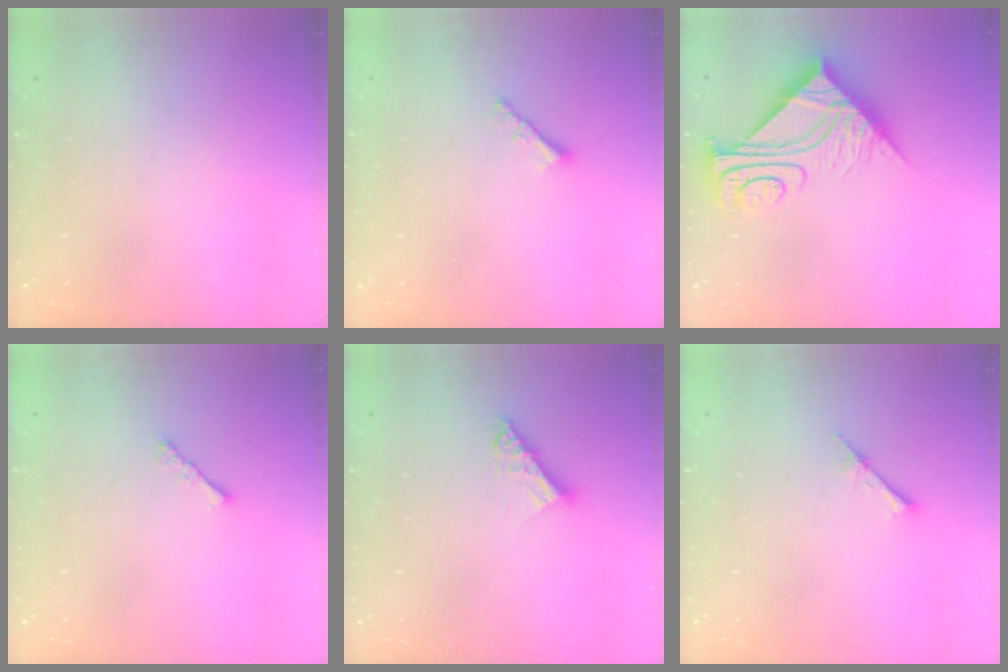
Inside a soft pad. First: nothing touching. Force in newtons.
{"total": 2.0, "press": 2.0, "slide": 0.5}
{"total": 10.4, "press": 10.4, "slide": 1.1}
{"total": 2.2, "press": 2.1, "slide": 0.5}
{"total": 5.7, "press": 5.7, "slide": 0.4}
{"total": 2.6, "press": 2.6, "slide": 0.3}